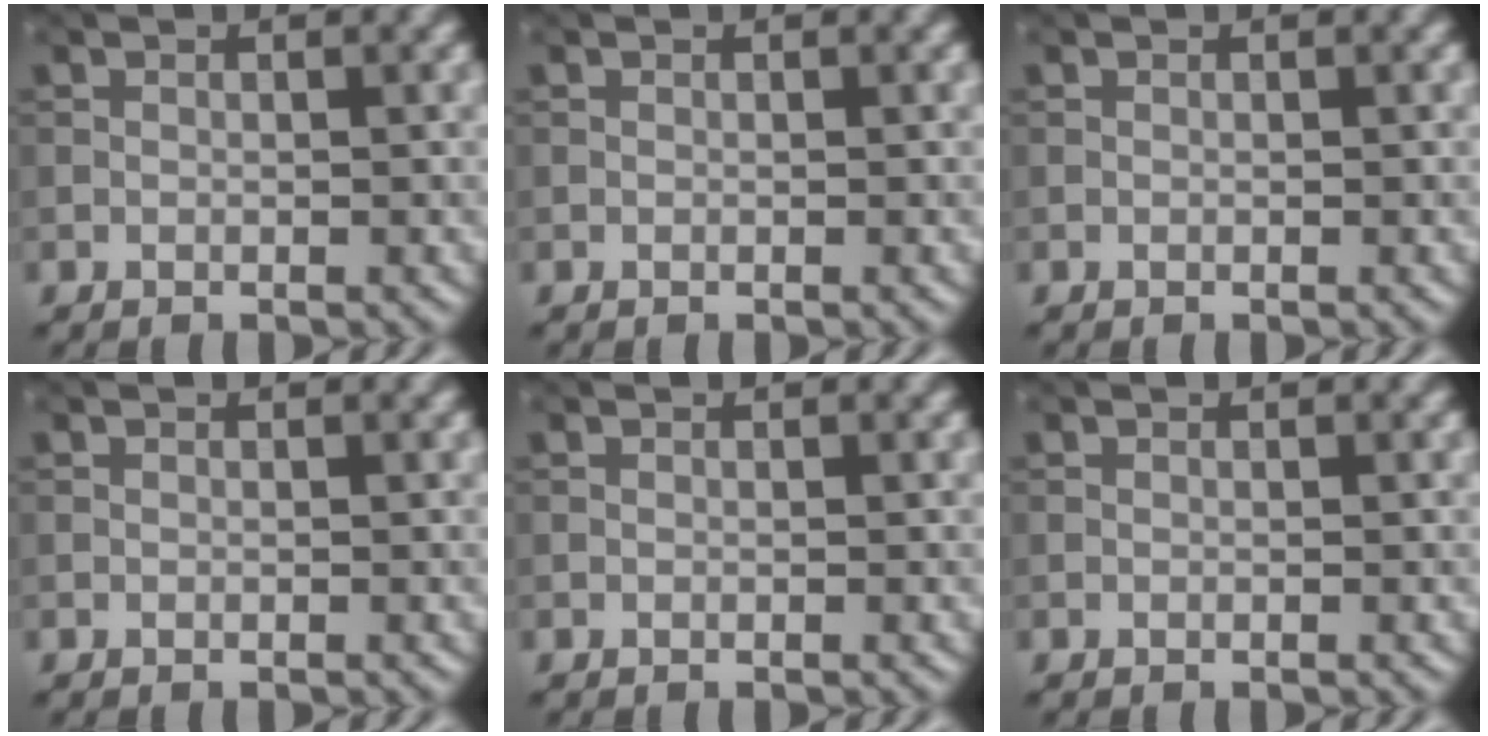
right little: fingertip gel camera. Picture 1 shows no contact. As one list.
[{"total": 0.0}, {"total": 0.0}, {"total": 0.0}, {"total": 0.0}, {"total": 0.0}]